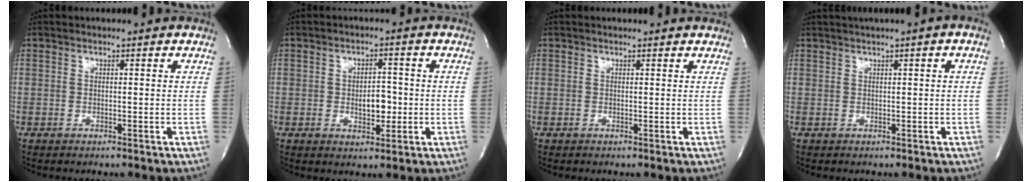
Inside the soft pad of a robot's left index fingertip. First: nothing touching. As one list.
[{"total": 4.3, "force": [-1.2, 2.1, 3.5], "torque": [-0.048, -0.004, -0.013]}, {"total": 1.6, "force": [1.5, 0.5, 0.3], "torque": [-0.015, 0.010, 0.006]}, {"total": 2.1, "force": [0.6, -0.2, 2.1], "torque": [-0.039, 0.005, 0.012]}]